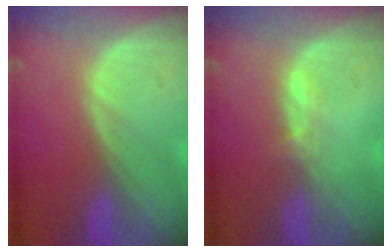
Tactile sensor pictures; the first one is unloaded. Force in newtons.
{"total": 1.6, "press": 1.5, "slide": 0.6}